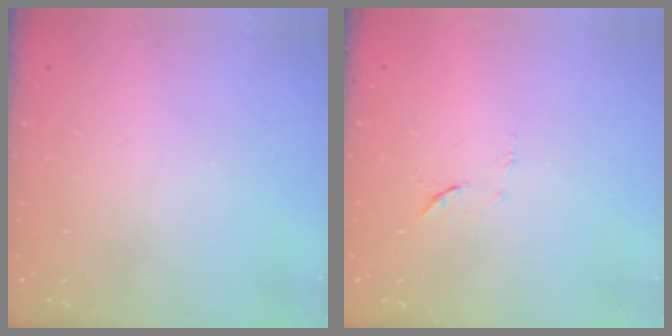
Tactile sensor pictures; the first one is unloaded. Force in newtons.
{"total": 6.4, "press": 6.4, "slide": 0.6}